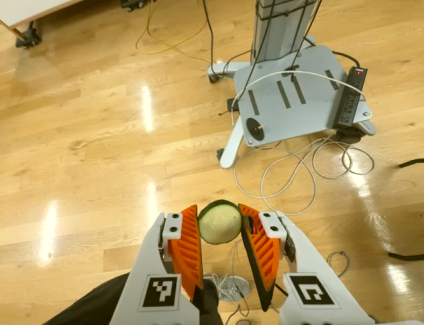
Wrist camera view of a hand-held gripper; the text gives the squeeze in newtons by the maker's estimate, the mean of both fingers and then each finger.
{"total": 8.1, "left": 7.9, "right": 8.3}